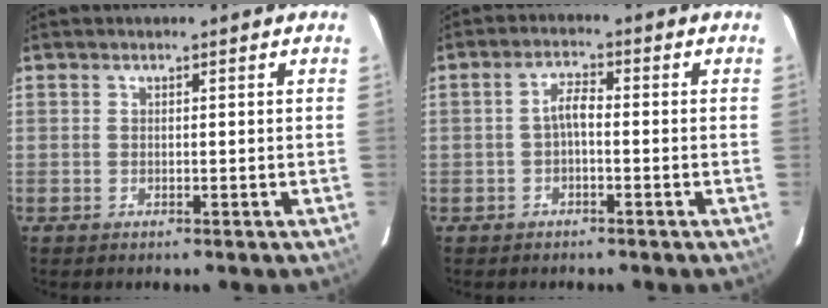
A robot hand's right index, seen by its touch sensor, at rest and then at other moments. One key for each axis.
{"total": 2.8, "fx": -0.9, "fy": 0.9, "fz": 2.4, "tx": -0.050, "ty": 0.011, "tz": -0.017}